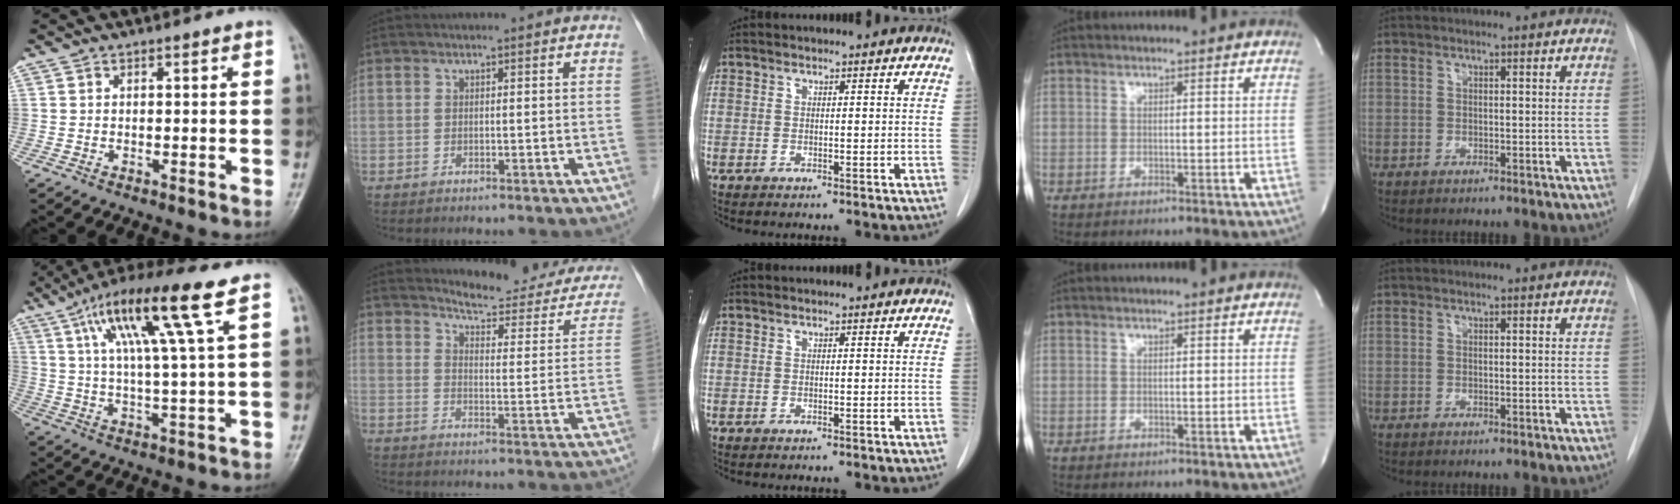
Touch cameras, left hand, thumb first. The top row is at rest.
{"thumb": {"total": 15.1, "force": [6.7, 0.8, 13.5], "torque": [-0.250, -0.005, 0.116]}, "index": {"total": 16.9, "force": [15.9, 3.3, 4.4], "torque": [-0.034, -0.067, 0.173]}}